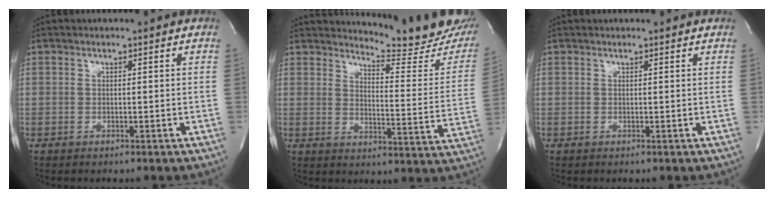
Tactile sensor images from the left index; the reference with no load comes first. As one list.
[{"total": 16.8, "force": [16.3, 1.0, 3.8], "torque": [-0.045, -0.119, 0.180]}, {"total": 1.5, "force": [1.5, 0.2, 0.2], "torque": [-0.012, 0.009, 0.018]}]